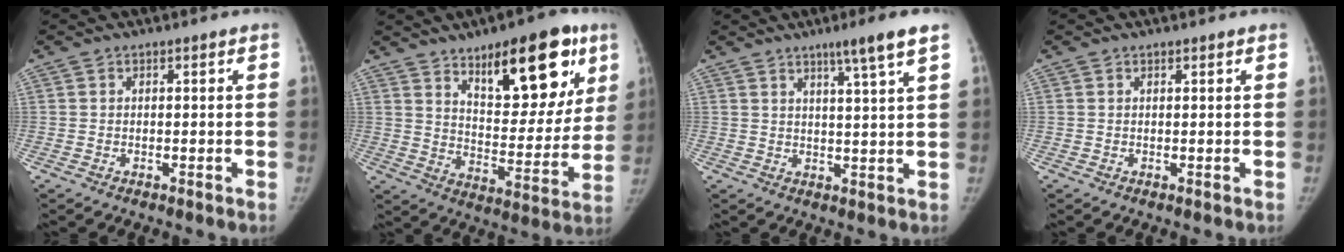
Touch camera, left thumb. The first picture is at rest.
{"total": 22.2, "force": [11.9, 9.2, 16.3], "torque": [-0.177, -0.052, 0.180]}
{"total": 6.6, "force": [4.3, -0.7, 5.0], "torque": [-0.079, -0.025, 0.067]}
{"total": 0.5, "force": [0.5, 0.1, 0.1], "torque": [-0.005, -0.003, 0.007]}